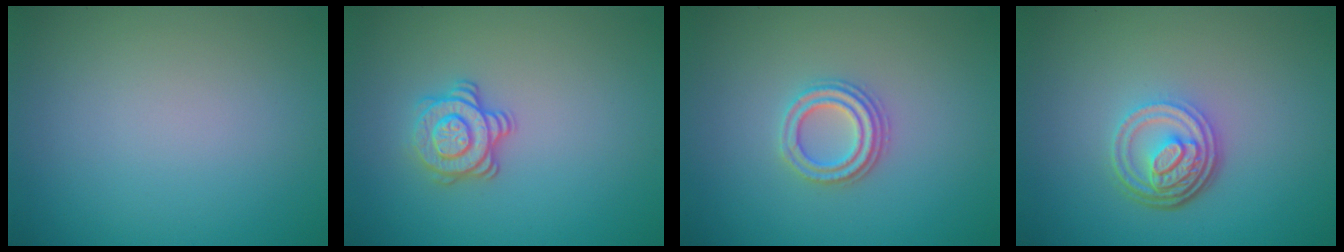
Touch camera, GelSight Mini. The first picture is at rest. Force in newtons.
{"total": 3.0, "press": 2.7, "slide": 1.3}
{"total": 2.7, "press": 2.5, "slide": 1.2}
{"total": 4.8, "press": 3.5, "slide": 3.3}